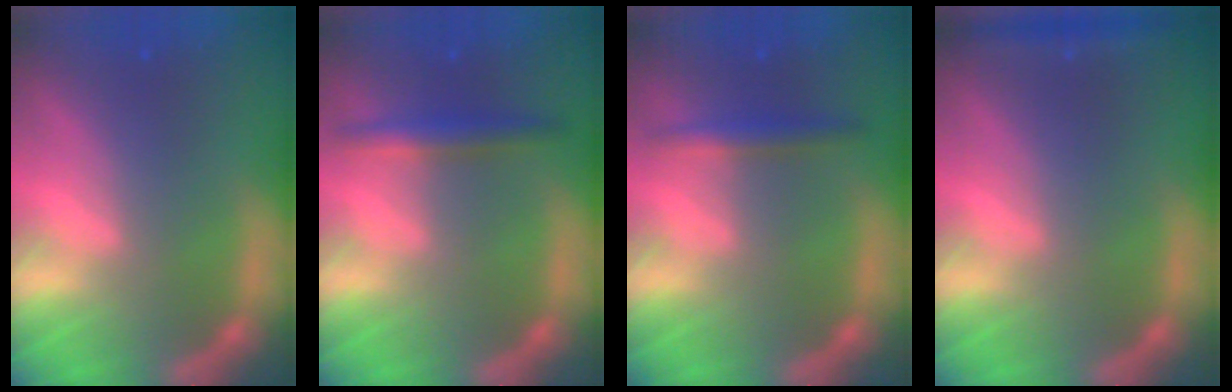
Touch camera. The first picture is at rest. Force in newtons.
{"total": 3.0}
{"total": 2.4}
{"total": 1.9}